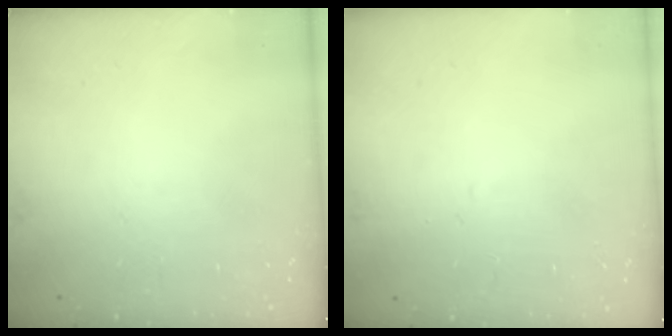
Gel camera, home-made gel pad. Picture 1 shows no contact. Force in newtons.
{"total": 1.6, "press": 1.6, "slide": 0.3}